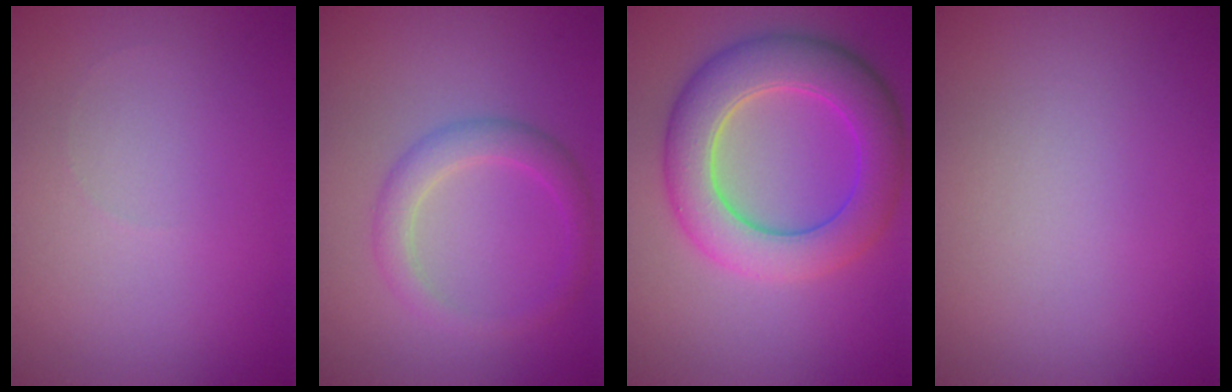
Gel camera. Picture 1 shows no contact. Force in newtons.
{"total": 2.7, "press": 2.7, "slide": 0.1}
{"total": 7.8, "press": 7.8, "slide": 0.4}
{"total": 0.0}